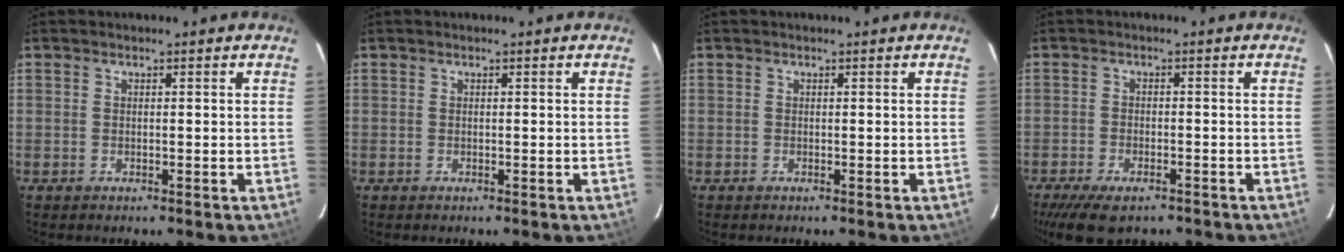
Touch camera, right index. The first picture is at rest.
{"total": 0.0}
{"total": 0.0}
{"total": 8.5, "force": [-6.4, 3.3, 4.5], "torque": [-0.107, -0.020, -0.106]}